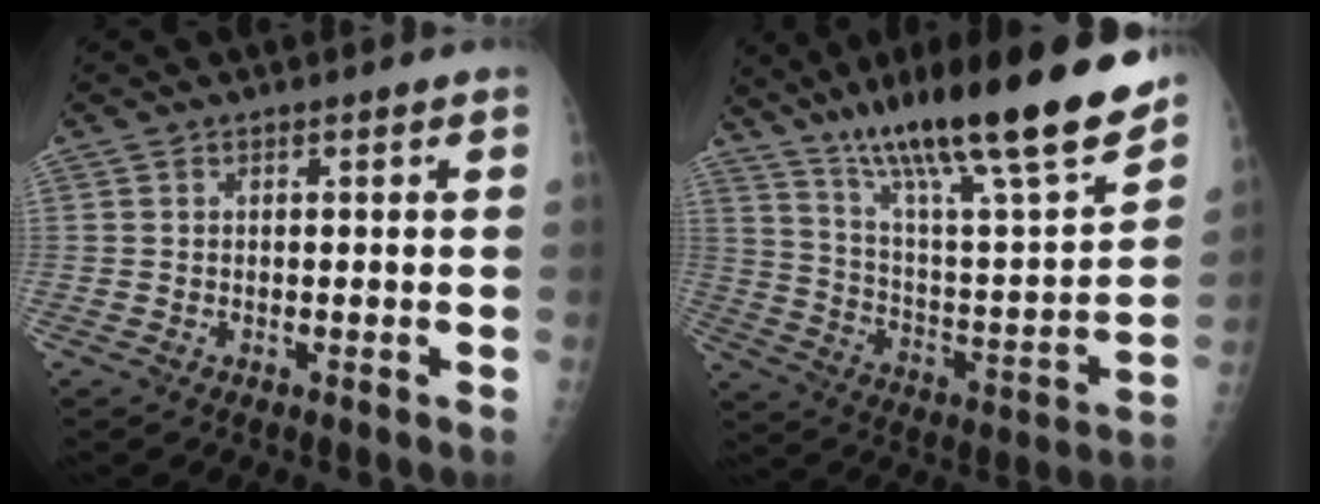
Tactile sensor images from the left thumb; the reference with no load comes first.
{"total": 26.0, "force": [19.6, 3.3, 16.7], "torque": [-0.250, -0.075, 0.322]}